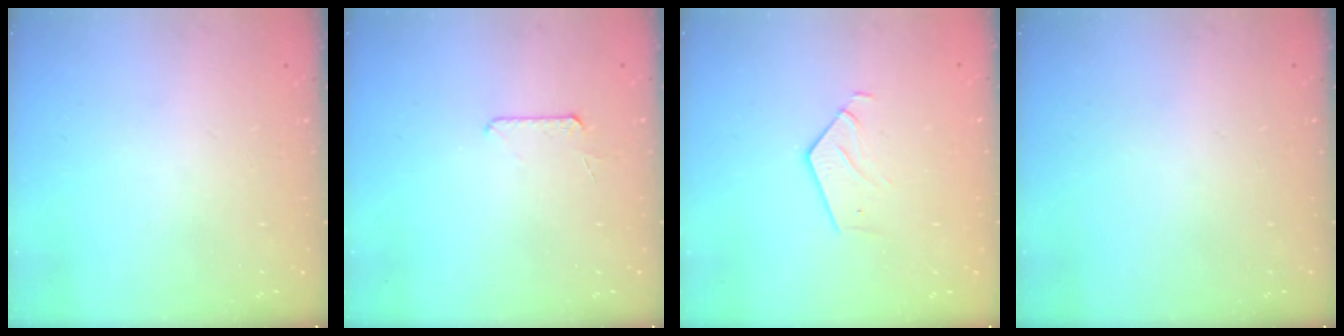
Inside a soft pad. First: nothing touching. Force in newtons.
{"total": 5.9, "press": 5.8, "slide": 0.6}
{"total": 3.6, "press": 3.6, "slide": 0.3}
{"total": 0.0}